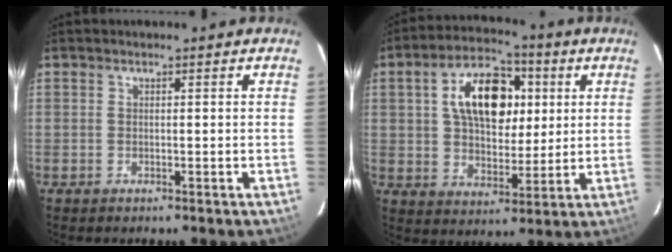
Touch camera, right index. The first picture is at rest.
{"total": 13.7, "force": [3.8, 8.3, 10.2], "torque": [-0.172, 0.031, 0.064]}